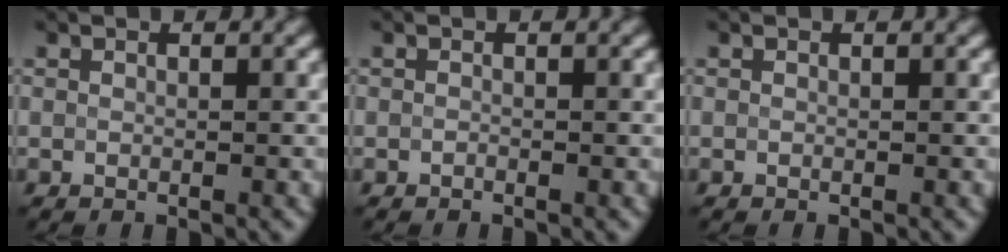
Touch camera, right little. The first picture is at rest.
{"total": 0.0}
{"total": 0.0}